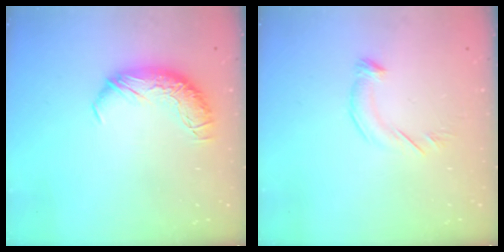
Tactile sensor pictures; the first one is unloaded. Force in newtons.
{"total": 4.6, "press": 4.6, "slide": 0.5}